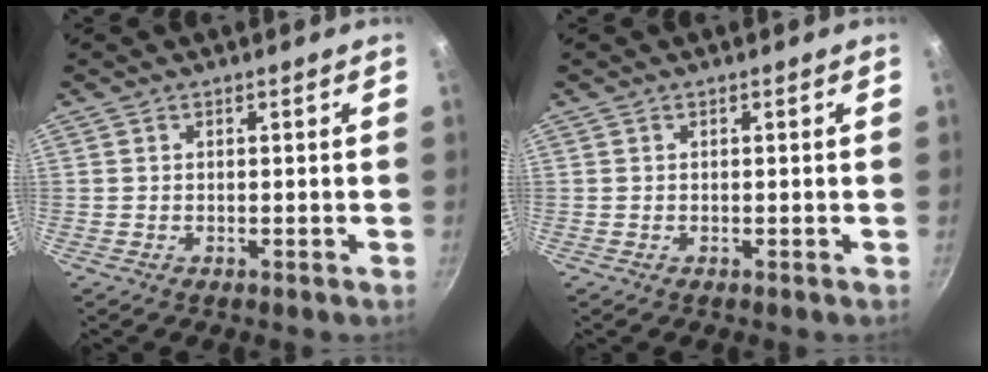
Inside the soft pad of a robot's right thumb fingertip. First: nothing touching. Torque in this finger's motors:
{"motor_torque": [-0.01, 0.01, 0.01, 0.01, 0.00]}